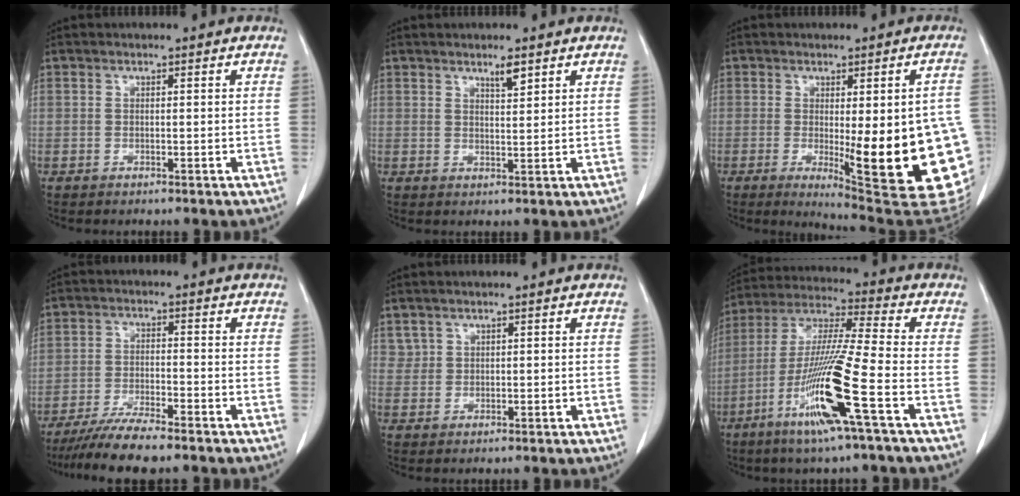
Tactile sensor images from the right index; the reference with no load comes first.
{"total": 2.4, "force": [1.7, 0.3, 1.6], "torque": [-0.031, -0.002, 0.032]}
{"total": 20.2, "force": [-4.3, 3.5, 19.5], "torque": [-0.154, -0.011, -0.039]}
{"total": 6.5, "force": [-5.6, 0.1, 3.4], "torque": [-0.062, -0.021, -0.102]}
{"total": 1.5, "force": [1.1, 1.0, 0.1], "torque": [0.006, 0.003, 0.020]}
{"total": 15.6, "force": [-6.4, -0.9, 14.2], "torque": [-0.291, -0.023, -0.125]}